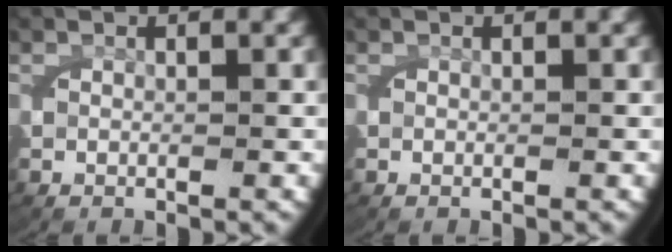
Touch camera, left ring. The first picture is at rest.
{"total": 0.0}